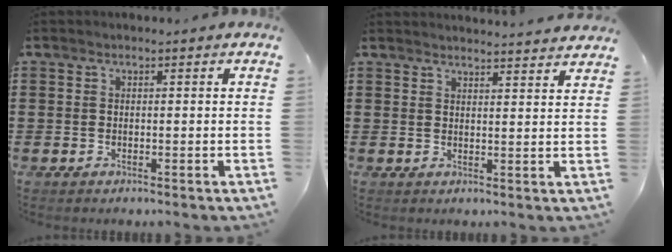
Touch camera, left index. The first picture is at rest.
{"total": 2.7, "force": [2.6, -0.5, 0.0], "torque": [-0.009, -0.012, 0.049]}